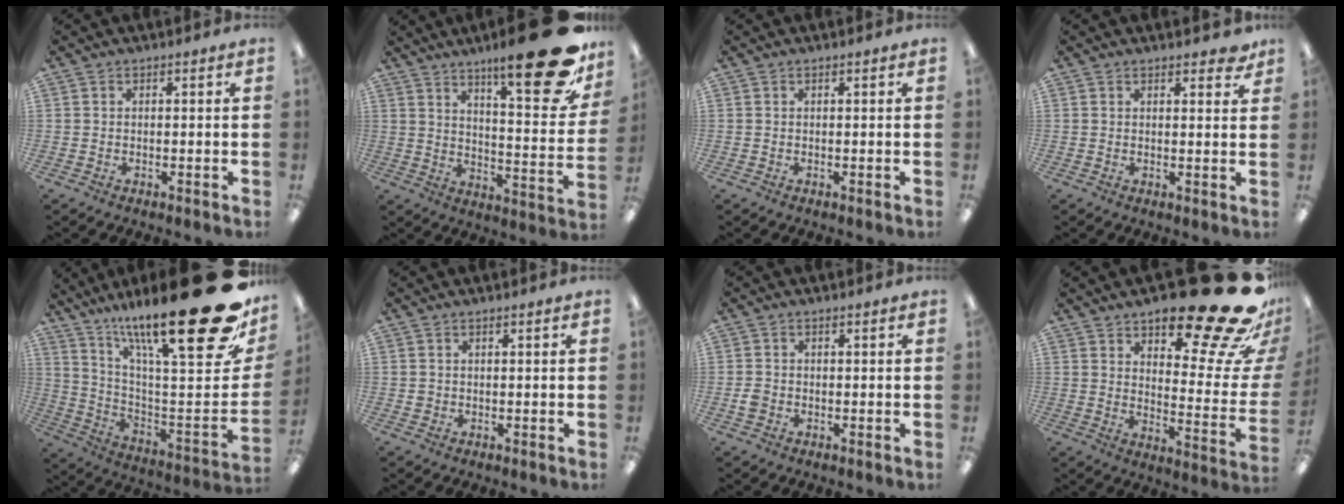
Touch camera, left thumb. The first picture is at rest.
{"total": 25.3, "force": [15.5, 6.5, 18.9], "torque": [-0.264, -0.105, 0.247]}
{"total": 0.0}
{"total": 2.5, "force": [2.0, 1.0, 1.2], "torque": [-0.003, -0.007, 0.031]}
{"total": 31.9, "force": [18.9, 7.8, 24.5], "torque": [-0.338, -0.141, 0.323]}
{"total": 0.9, "force": [0.4, 0.8, 0.2], "torque": [-0.006, 0.004, 0.007]}
{"total": 2.0, "force": [-0.4, 1.7, 0.9], "torque": [-0.015, 0.005, -0.008]}
{"total": 24.4, "force": [17.0, 7.6, 15.8], "torque": [-0.190, -0.126, 0.269]}